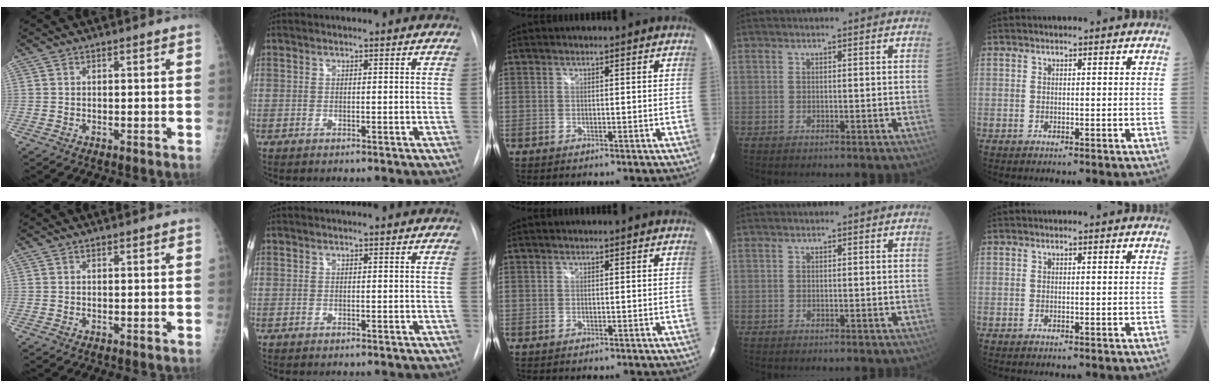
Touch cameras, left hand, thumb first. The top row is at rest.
{}